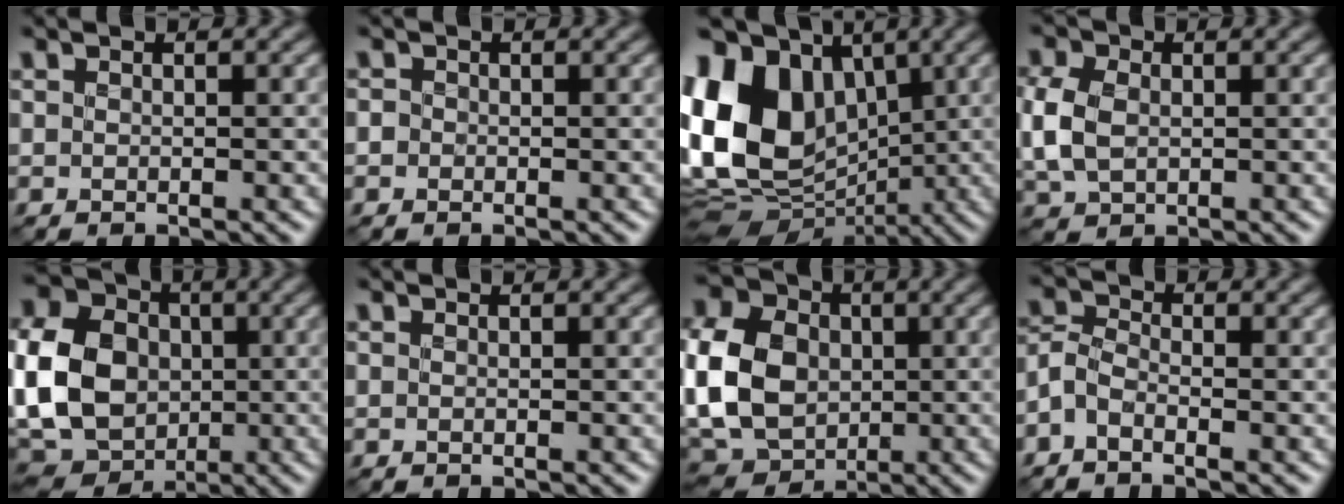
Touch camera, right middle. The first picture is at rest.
{"total": 0.8, "force": [0.0, 0.7, 0.1], "torque": [0.001, 0.009, 0.005]}
{"total": 14.7, "force": [2.0, 10.6, 10.0], "torque": [-0.209, 0.016, 0.019]}
{"total": 4.0, "force": [-0.4, 2.9, 2.7], "torque": [-0.070, 0.002, -0.015]}
{"total": 12.4, "force": [-1.6, 9.7, 7.5], "torque": [-0.166, -0.003, -0.031]}
{"total": 0.0}
{"total": 11.1, "force": [-0.9, 8.5, 7.0], "torque": [-0.158, 0.001, -0.028]}
{"total": 1.9, "force": [-1.7, 0.5, 0.6], "torque": [-0.005, 0.007, -0.049]}